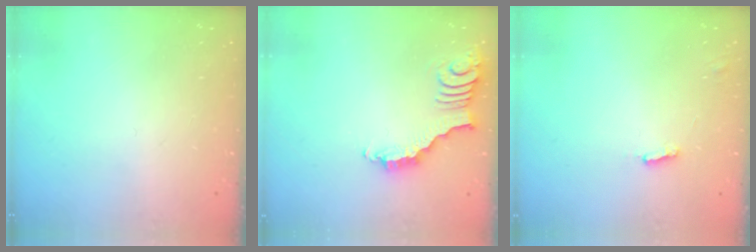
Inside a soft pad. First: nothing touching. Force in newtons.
{"total": 3.1, "press": 3.1, "slide": 0.4}
{"total": 1.9, "press": 1.9, "slide": 0.2}